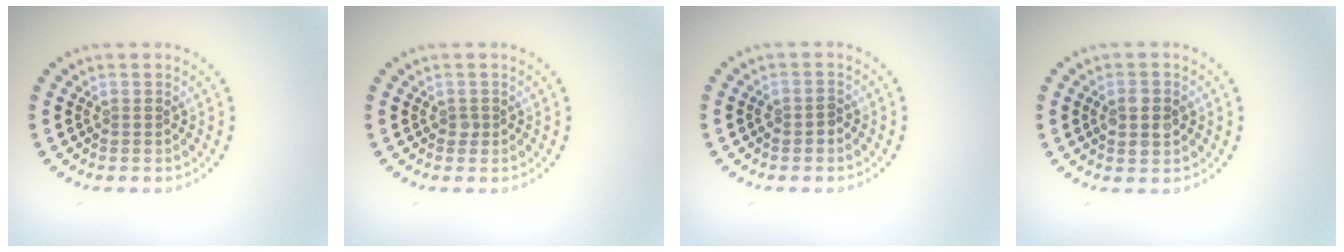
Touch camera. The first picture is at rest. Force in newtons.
{"total": 0.6, "press": 0.5, "slide": 0.3}
{"total": 1.1, "press": 1.0, "slide": 0.2}
{"total": 2.9, "press": 2.9, "slide": 0.1}